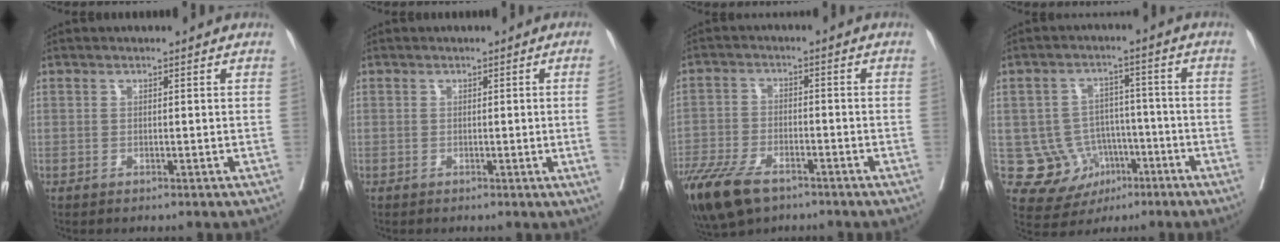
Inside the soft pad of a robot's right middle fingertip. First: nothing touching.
{"total": 3.8, "force": [-0.3, -1.4, 3.5], "torque": [-0.051, -0.008, 0.000]}
{"total": 12.2, "force": [-8.5, 5.0, 7.3], "torque": [-0.145, -0.022, -0.151]}
{"total": 8.8, "force": [-2.8, 8.1, 2.2], "torque": [-0.033, 0.022, -0.035]}